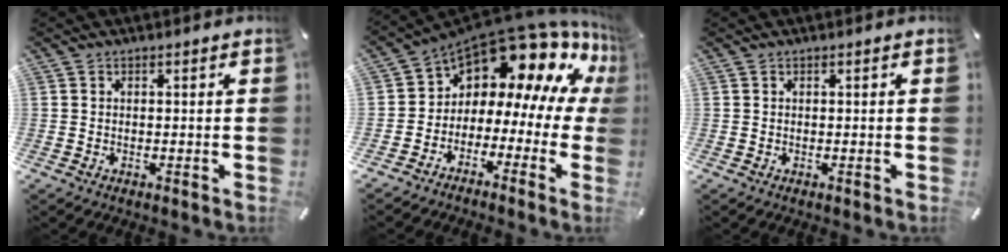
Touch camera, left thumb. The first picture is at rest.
{"total": 12.6, "force": [9.5, 5.9, 5.8], "torque": [-0.103, -0.098, 0.158]}
{"total": 0.0}